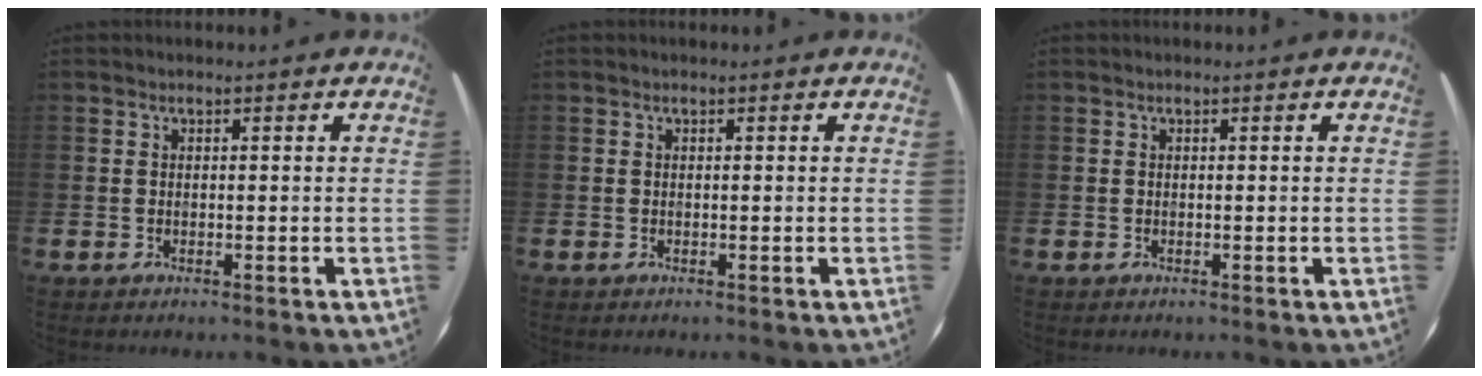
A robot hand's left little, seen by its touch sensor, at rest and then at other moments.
{"total": 0.0}
{"total": 0.0}